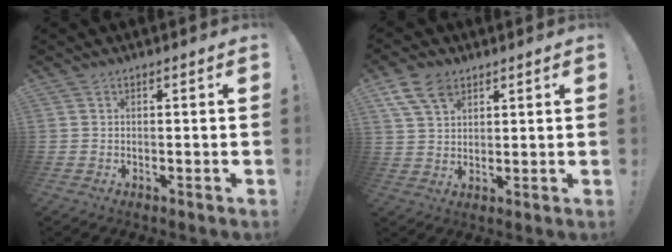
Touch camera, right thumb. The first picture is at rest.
{"total": 9.1, "force": [5.3, 5.8, 4.6], "torque": [-0.091, -0.008, 0.106]}